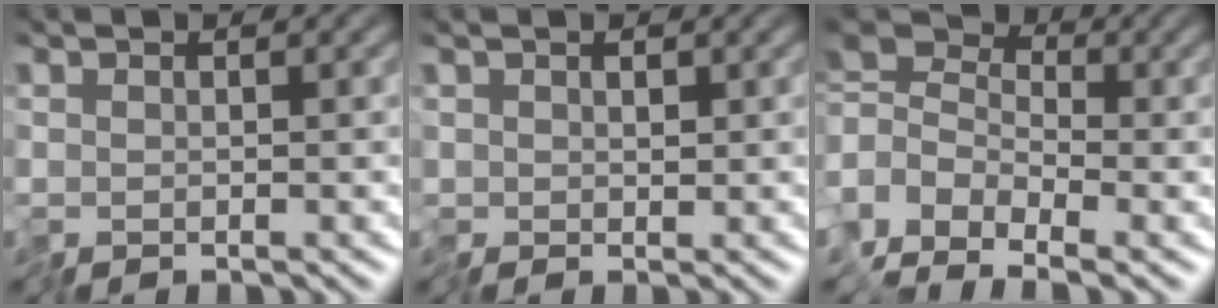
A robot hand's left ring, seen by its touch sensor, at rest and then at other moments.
{"total": 0.9, "force": [0.5, 0.7, 0.3], "torque": [-0.010, 0.004, 0.006]}
{"total": 3.0, "force": [-1.9, 1.9, 1.5], "torque": [-0.027, 0.008, -0.061]}